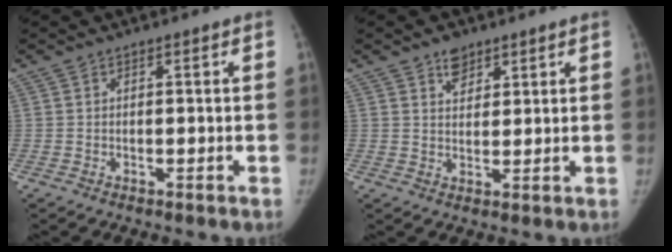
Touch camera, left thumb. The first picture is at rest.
{"total": 3.7, "force": [2.6, 2.3, 1.4], "torque": [-0.001, -0.018, 0.043]}